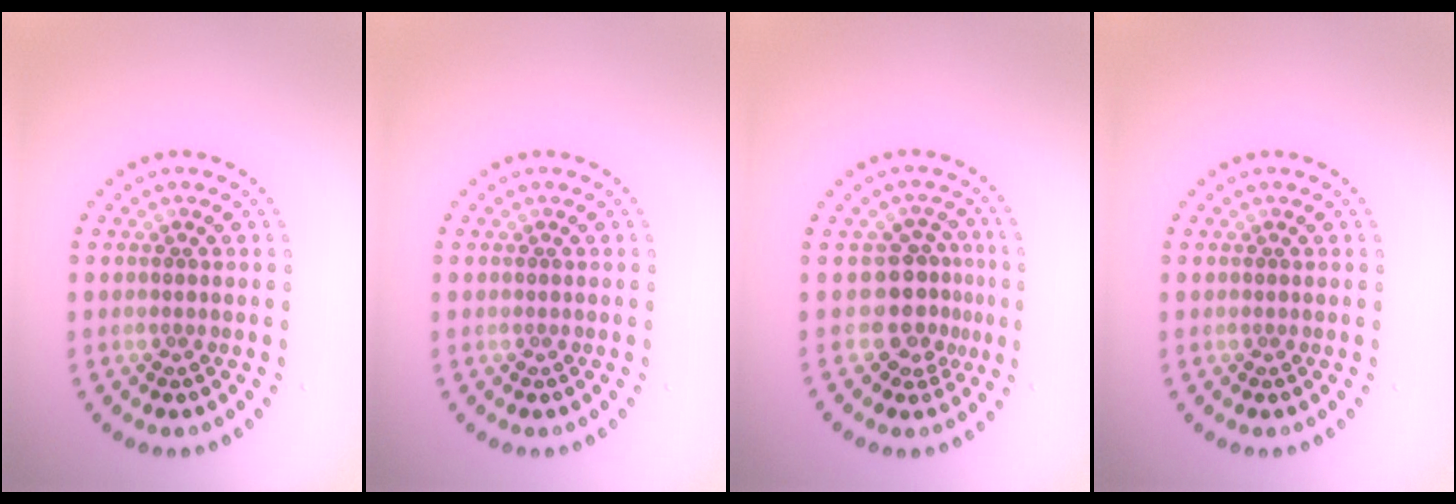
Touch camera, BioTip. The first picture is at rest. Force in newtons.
{"total": 0.0}
{"total": 3.4, "press": 2.6, "slide": 2.3}
{"total": 0.0}